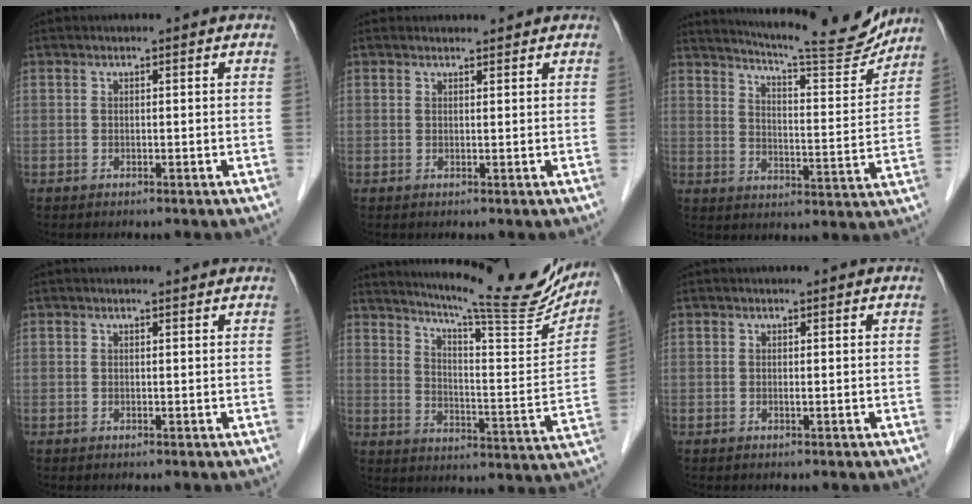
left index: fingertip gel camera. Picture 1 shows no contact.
{"total": 1.6, "force": [1.6, 0.4, 0.0], "torque": [-0.008, 0.007, 0.024]}
{"total": 17.2, "force": [16.1, 1.0, 6.0], "torque": [-0.097, -0.046, 0.213]}
{"total": 0.9, "force": [0.9, 0.0, 0.0], "torque": [-0.010, -0.001, 0.012]}
{"total": 21.9, "force": [19.4, 1.9, 9.9], "torque": [-0.152, -0.050, 0.257]}
{"total": 0.0}